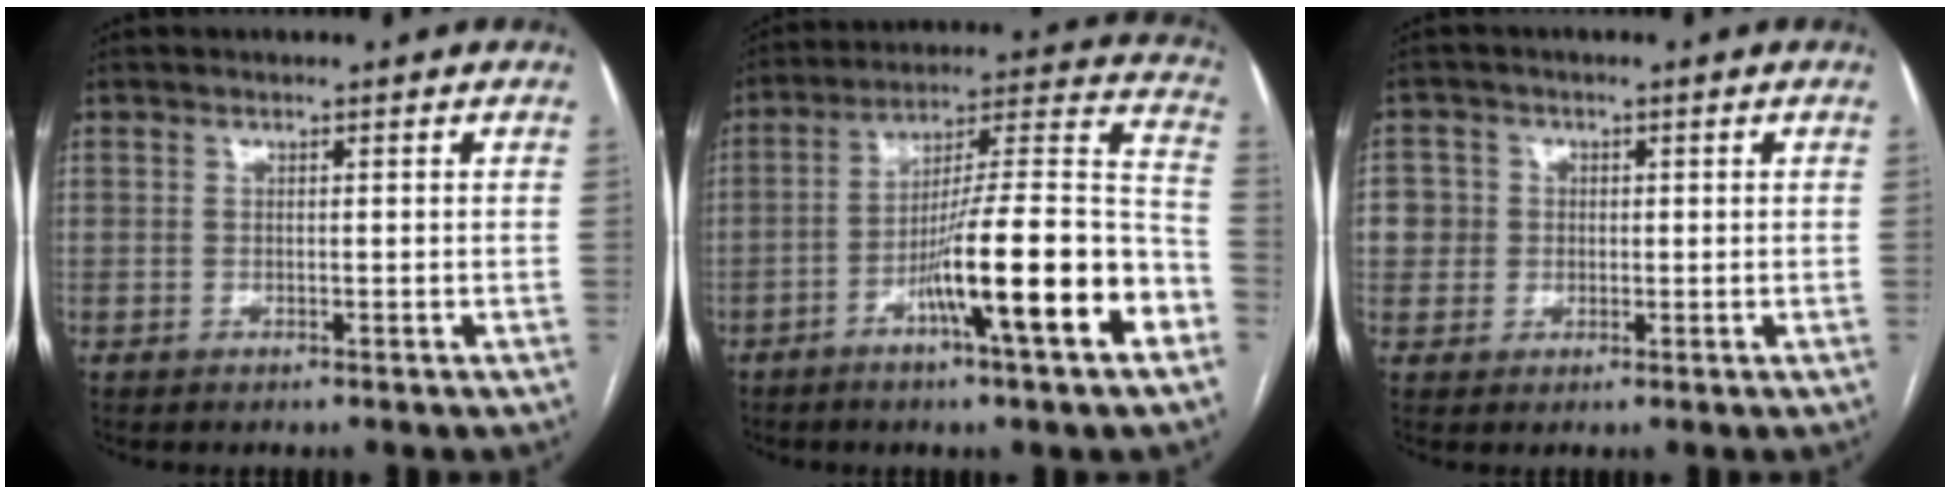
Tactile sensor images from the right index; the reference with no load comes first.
{"total": 18.6, "force": [-7.8, 0.6, 16.9], "torque": [-0.245, 0.005, -0.125]}
{"total": 4.5, "force": [0.5, 4.5, 0.3], "torque": [0.006, 0.013, 0.010]}